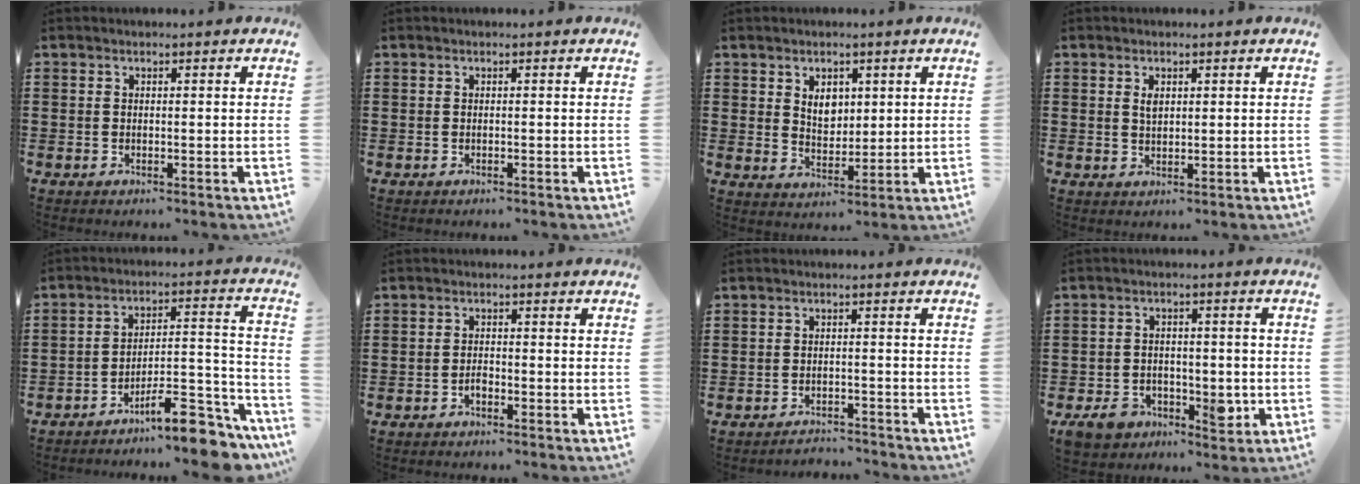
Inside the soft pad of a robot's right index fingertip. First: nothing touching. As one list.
[{"total": 0.0}, {"total": 4.0, "force": [1.7, 2.8, 2.2], "torque": [-0.045, 0.007, 0.028]}, {"total": 1.6, "force": [0.7, 0.9, 1.2], "torque": [-0.027, 0.004, 0.012]}, {"total": 10.5, "force": [-8.5, 1.9, 5.9], "torque": [-0.080, 0.026, -0.155]}, {"total": 1.5, "force": [-0.9, 0.7, 0.9], "torque": [-0.020, -0.001, -0.017]}, {"total": 2.5, "force": [-2.4, 0.1, -0.2], "torque": [-0.004, 0.001, -0.054]}, {"total": 6.8, "force": [-2.9, 4.5, 4.2], "torque": [-0.074, 0.013, -0.053]}]